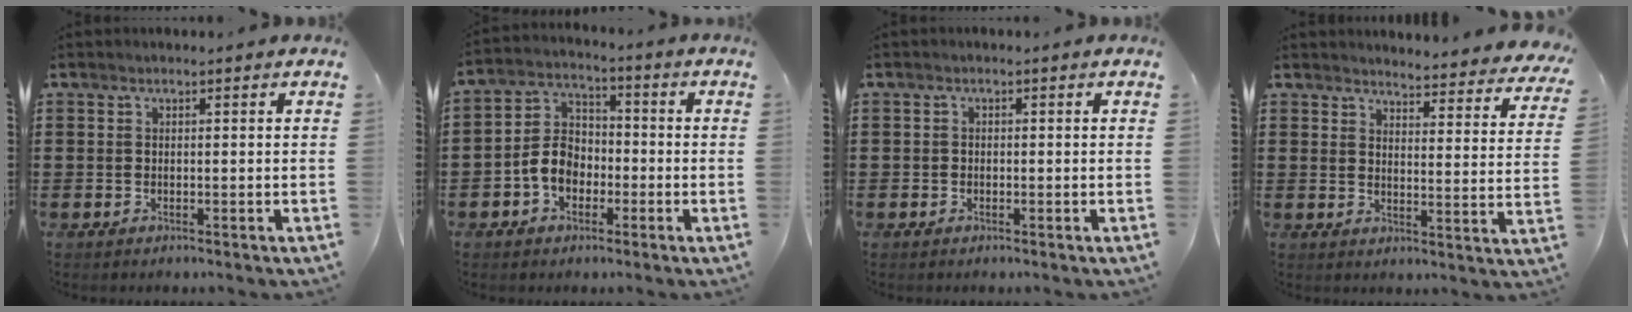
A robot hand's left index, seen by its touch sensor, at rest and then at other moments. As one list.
[{"total": 6.5, "force": [-2.7, 4.7, 3.6], "torque": [-0.097, 0.008, -0.060]}, {"total": 0.8, "force": [-0.4, 0.6, 0.3], "torque": [-0.007, 0.000, -0.009]}, {"total": 3.9, "force": [3.9, -0.1, 0.7], "torque": [-0.025, -0.030, 0.064]}]